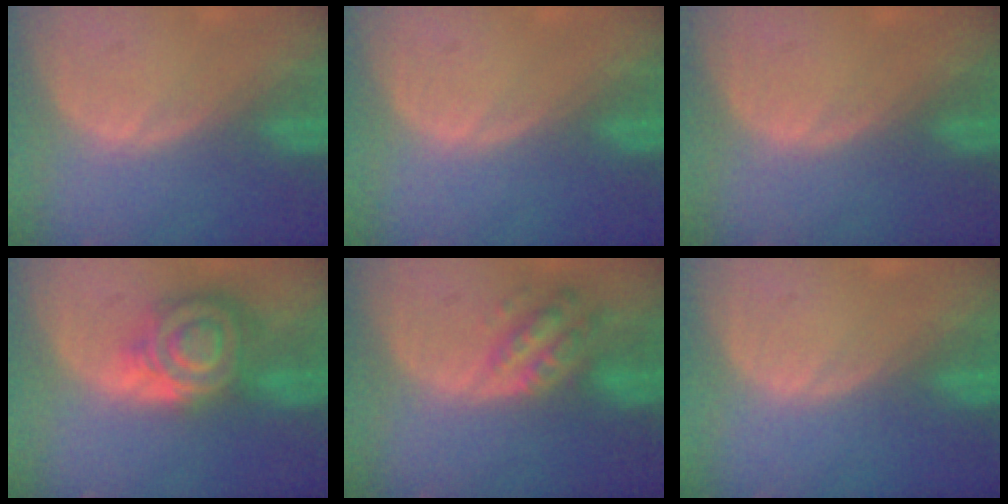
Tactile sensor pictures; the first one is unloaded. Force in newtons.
{"total": 0.0}
{"total": 0.5, "press": 0.0, "slide": 0.5}
{"total": 8.8, "press": 8.8, "slide": 0.5}
{"total": 6.2, "press": 5.6, "slide": 2.7}
{"total": 0.0}